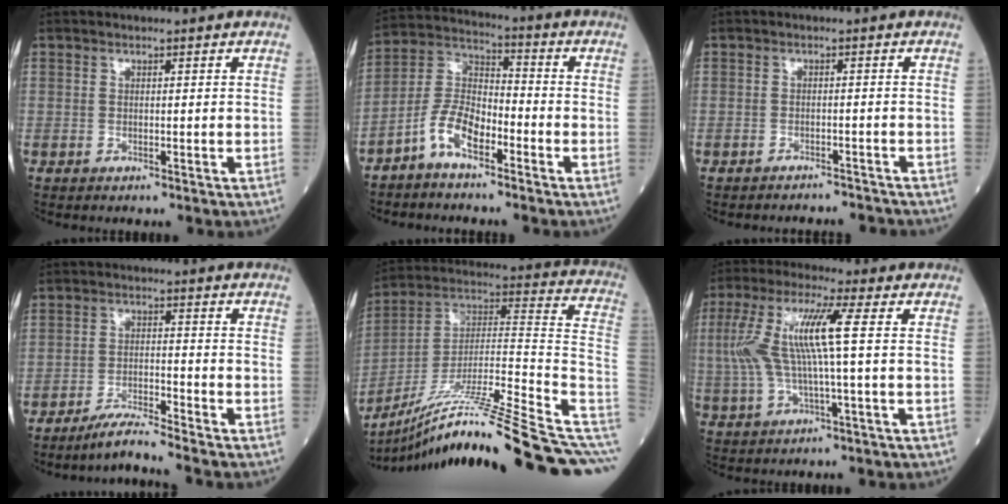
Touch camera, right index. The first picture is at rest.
{"total": 7.9, "force": [-4.7, 3.3, 5.4], "torque": [-0.119, 0.014, -0.100]}
{"total": 4.2, "force": [-4.0, 0.6, -0.8], "torque": [0.016, 0.004, -0.053]}
{"total": 5.0, "force": [-4.6, -1.1, 1.7], "torque": [-0.032, -0.020, -0.087]}
{"total": 31.1, "force": [-23.0, -0.7, 20.9], "torque": [-0.219, 0.010, -0.357]}
{"total": 11.3, "force": [1.3, 0.7, 11.2], "torque": [-0.246, 0.023, 0.022]}